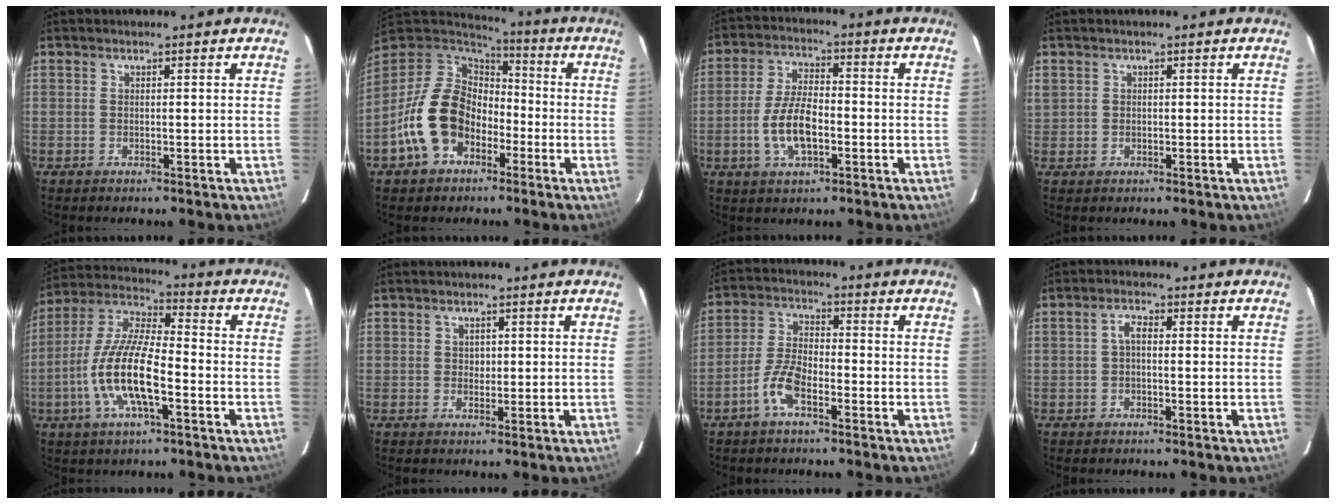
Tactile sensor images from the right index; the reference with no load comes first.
{"total": 14.9, "force": [-5.7, 11.0, 8.2], "torque": [-0.183, 0.016, -0.091]}
{"total": 9.2, "force": [-2.6, 4.1, 7.8], "torque": [-0.159, 0.001, -0.047]}
{"total": 1.6, "force": [0.5, 1.5, 0.3], "torque": [0.001, 0.004, 0.008]}
{"total": 14.7, "force": [-4.8, 4.3, 13.2], "torque": [-0.271, -0.005, -0.097]}
{"total": 0.9, "force": [0.2, 0.9, 0.1], "torque": [0.002, 0.002, 0.005]}
{"total": 6.8, "force": [-3.8, 2.6, 5.0], "torque": [-0.113, 0.008, -0.077]}
{"total": 2.0, "force": [-0.1, 0.9, 1.8], "torque": [-0.038, 0.009, -0.002]}